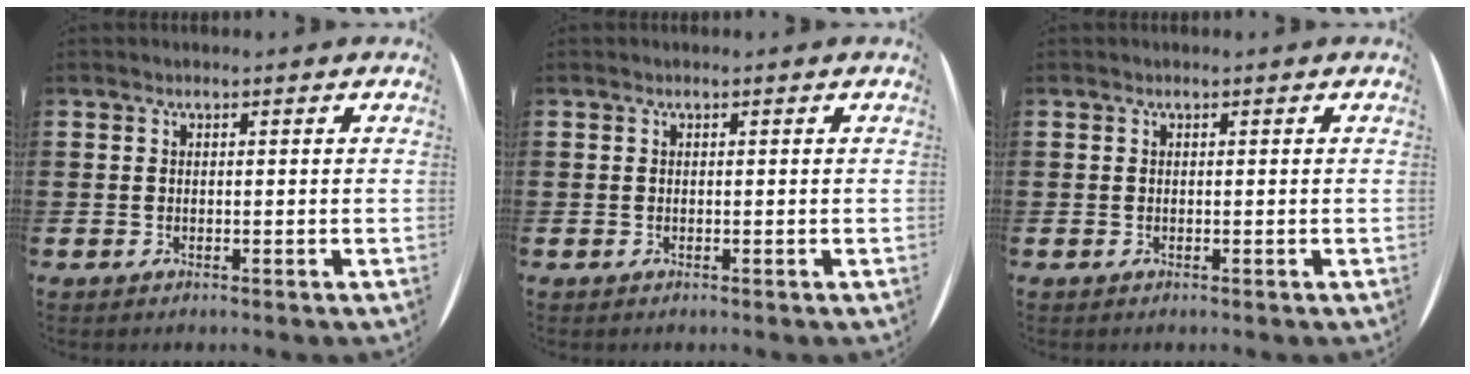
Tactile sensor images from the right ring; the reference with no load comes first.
{"total": 0.0}
{"total": 0.0}